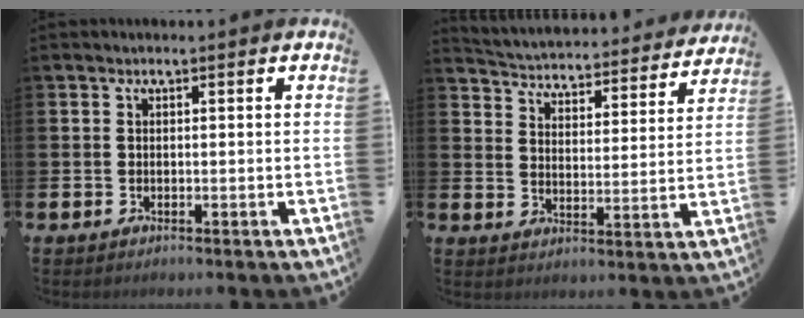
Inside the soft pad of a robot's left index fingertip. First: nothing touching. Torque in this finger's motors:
{"motor_torque": [0.96, -1.18, 0.32, 0.00]}